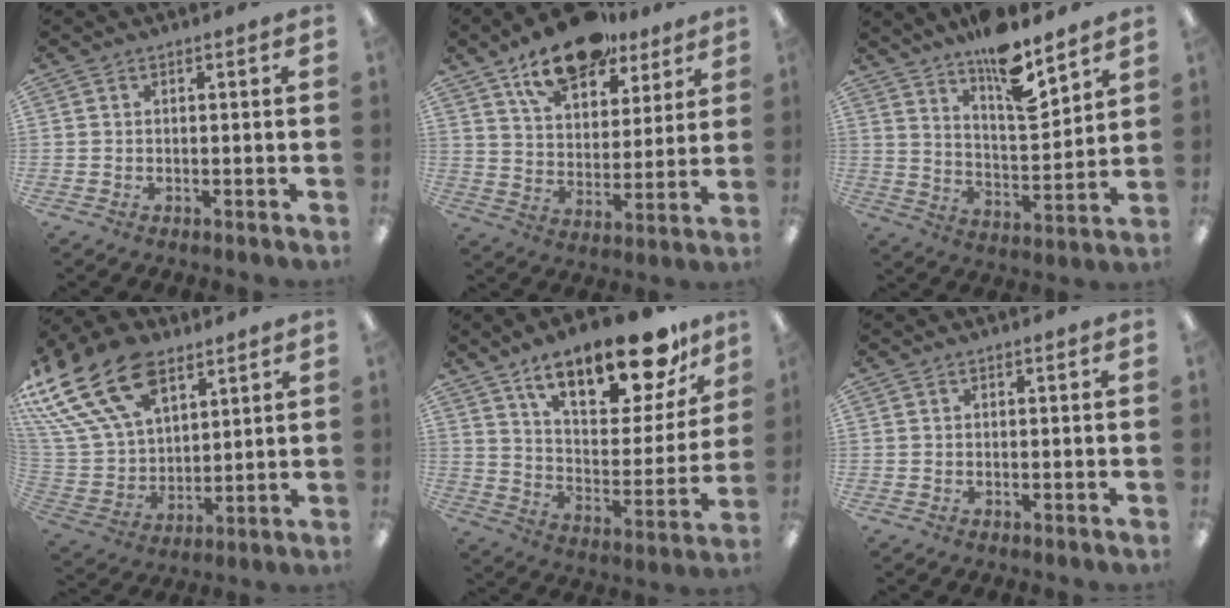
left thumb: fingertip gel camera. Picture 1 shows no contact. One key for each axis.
{"total": 17.2, "fx": 12.6, "fy": 8.2, "fz": 8.4, "tx": -0.132, "ty": -0.068, "tz": 0.221}
{"total": 13.7, "fx": 11.0, "fy": 3.7, "fz": 7.4, "tx": -0.121, "ty": -0.076, "tz": 0.188}
{"total": 24.4, "fx": 13.2, "fy": 15.1, "fz": 14.0, "tx": -0.306, "ty": -0.068, "tz": 0.240}
{"total": 23.5, "fx": 16.0, "fy": 9.2, "fz": 14.5, "tx": -0.217, "ty": -0.093, "tz": 0.267}
{"total": 0.0}